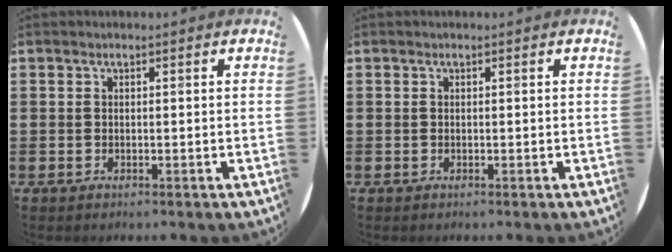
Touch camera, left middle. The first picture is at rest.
{"total": 0.0}